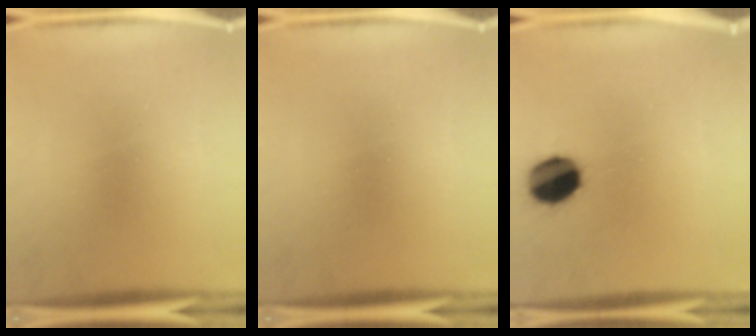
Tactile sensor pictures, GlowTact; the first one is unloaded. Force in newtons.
{"total": 0.0}
{"total": 11.5}